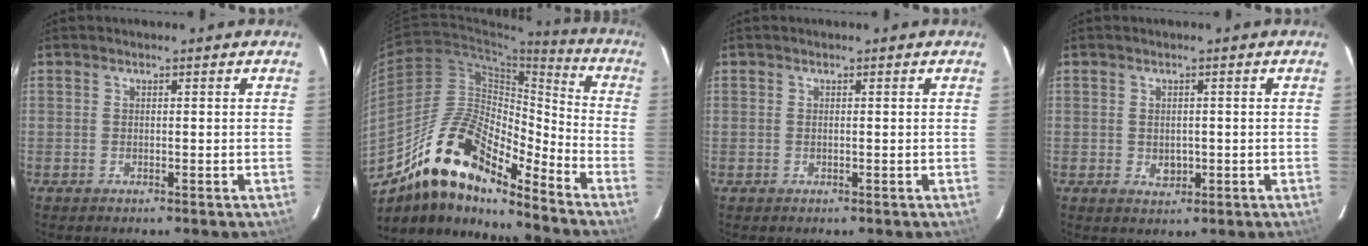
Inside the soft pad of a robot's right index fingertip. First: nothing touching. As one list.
[{"total": 18.2, "force": [-14.0, 5.4, 10.3], "torque": [-0.174, 0.006, -0.267]}, {"total": 0.0}, {"total": 2.3, "force": [-0.3, 2.0, 1.2], "torque": [-0.019, -0.001, -0.001]}]